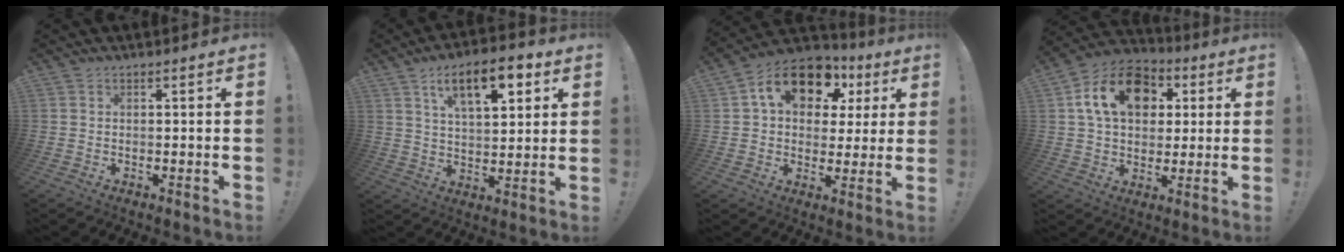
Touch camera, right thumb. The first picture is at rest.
{"total": 13.9, "force": [6.8, 5.9, 10.6], "torque": [-0.165, -0.014, 0.112]}
{"total": 16.9, "force": [7.8, 10.9, 10.4], "torque": [-0.171, -0.020, 0.141]}
{"total": 17.7, "force": [5.5, 12.7, 11.1], "torque": [-0.169, 0.001, 0.105]}